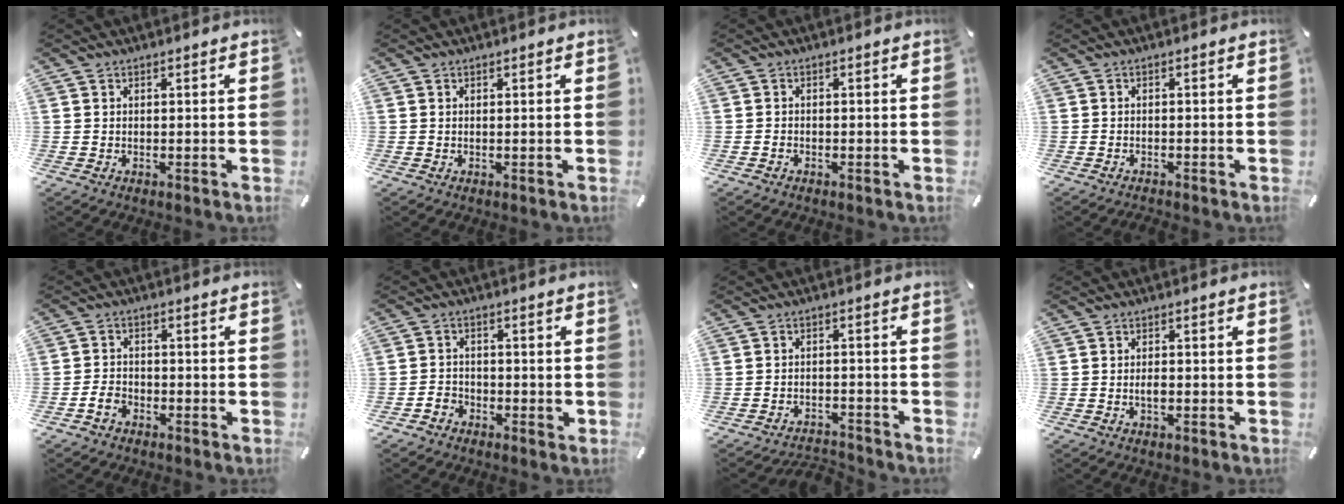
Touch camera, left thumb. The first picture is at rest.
{"total": 0.0}
{"total": 1.1, "force": [-0.8, 0.6, 0.5], "torque": [-0.010, 0.001, -0.016]}
{"total": 1.2, "force": [-1.2, 0.3, 0.2], "torque": [-0.006, 0.004, -0.025]}
{"total": 3.8, "force": [-2.2, 2.7, 1.7], "torque": [-0.035, 0.008, -0.042]}
{"total": 3.6, "force": [-2.1, 2.6, 1.2], "torque": [-0.018, 0.012, -0.041]}
{"total": 3.6, "force": [-3.3, 1.3, 0.7], "torque": [-0.013, 0.017, -0.065]}
{"total": 2.0, "force": [-0.6, 1.0, 1.6], "torque": [-0.031, 0.003, -0.012]}